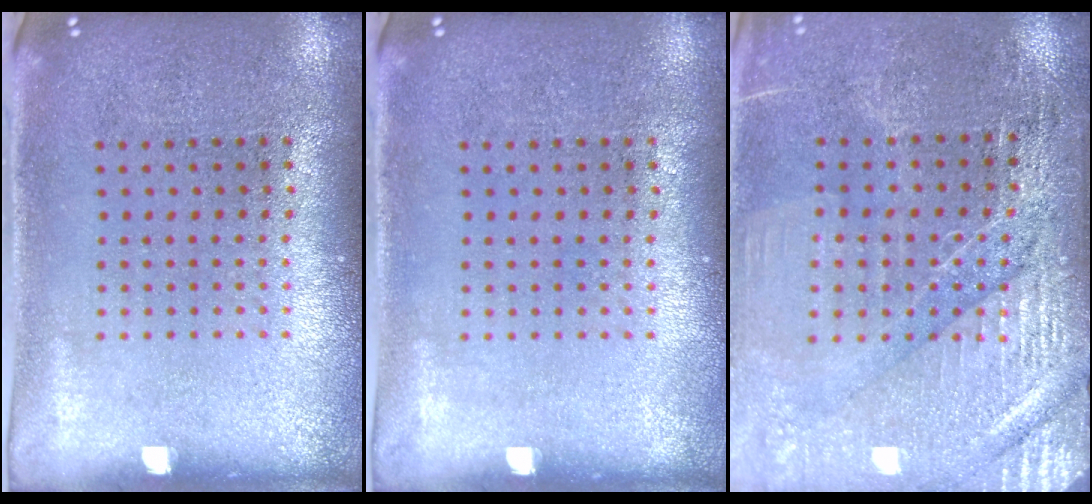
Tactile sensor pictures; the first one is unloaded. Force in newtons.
{"total": 0.0}
{"total": 3.2, "press": 3.2, "slide": 0.4}